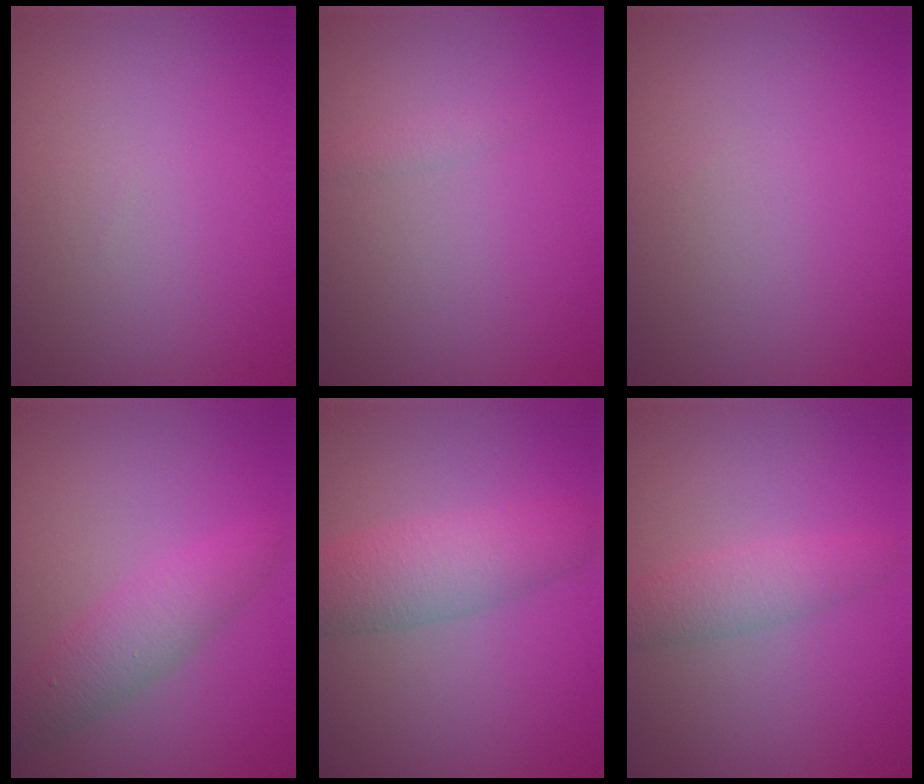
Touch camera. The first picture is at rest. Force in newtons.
{"total": 0.6, "press": 0.6, "slide": 0.0}
{"total": 0.0}
{"total": 3.3, "press": 3.3, "slide": 0.0}
{"total": 4.6, "press": 4.6, "slide": 0.1}
{"total": 2.5, "press": 2.5, "slide": 0.1}